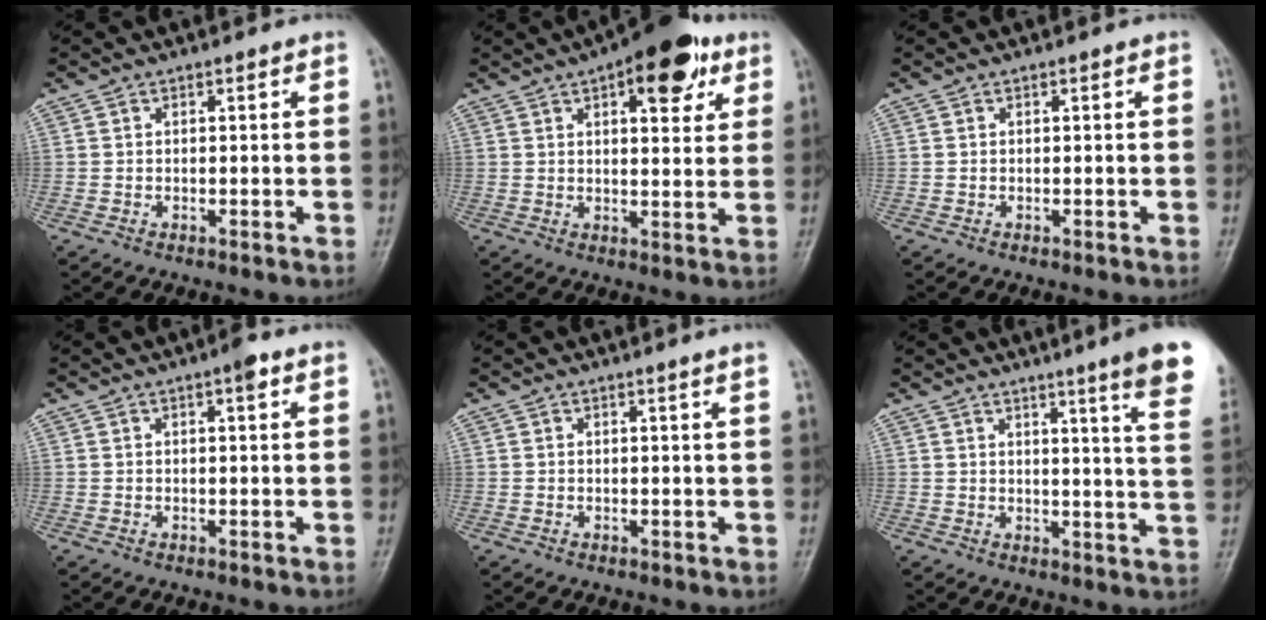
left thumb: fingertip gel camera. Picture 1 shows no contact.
{"total": 12.7, "force": [6.4, 5.5, 9.6], "torque": [-0.094, -0.013, 0.081]}
{"total": 0.0}
{"total": 2.4, "force": [1.3, 0.4, 2.0], "torque": [-0.030, -0.001, 0.017]}
{"total": 2.0, "force": [1.4, -0.7, 1.2], "torque": [-0.023, -0.008, 0.023]}
{"total": 13.9, "force": [9.1, 0.2, 10.5], "torque": [-0.122, -0.049, 0.096]}